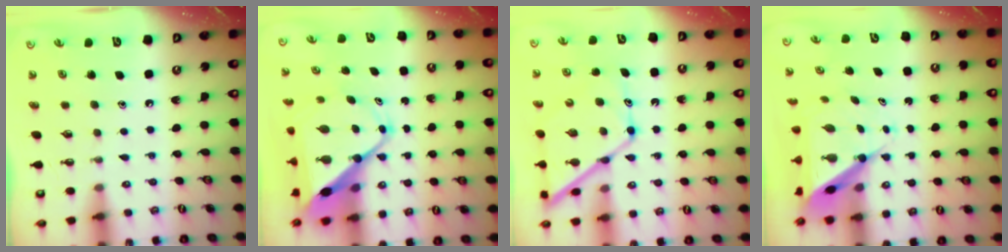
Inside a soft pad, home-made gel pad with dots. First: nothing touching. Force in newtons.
{"total": 13.7, "press": 13.6, "slide": 1.1}
{"total": 13.6, "press": 13.6, "slide": 1.1}
{"total": 9.0, "press": 8.9, "slide": 0.8}